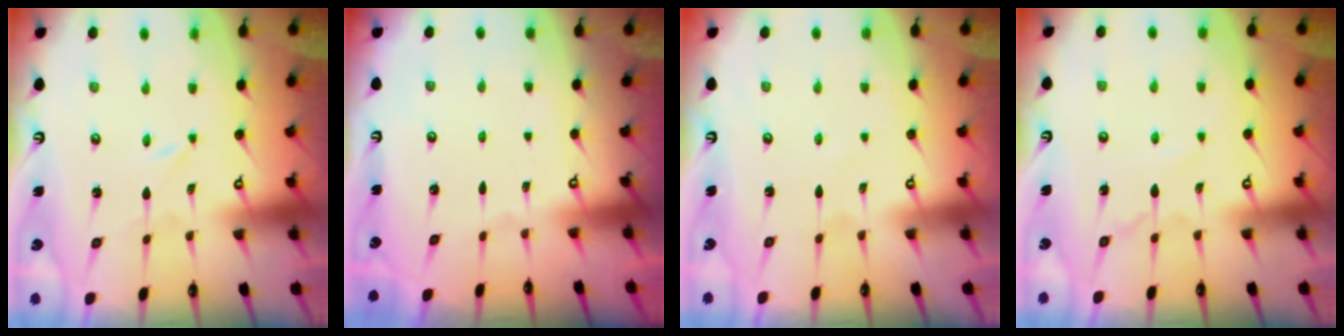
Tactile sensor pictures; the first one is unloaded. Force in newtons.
{"total": 0.0}
{"total": 1.8, "press": 1.7, "slide": 0.3}
{"total": 6.9, "press": 6.8, "slide": 0.7}